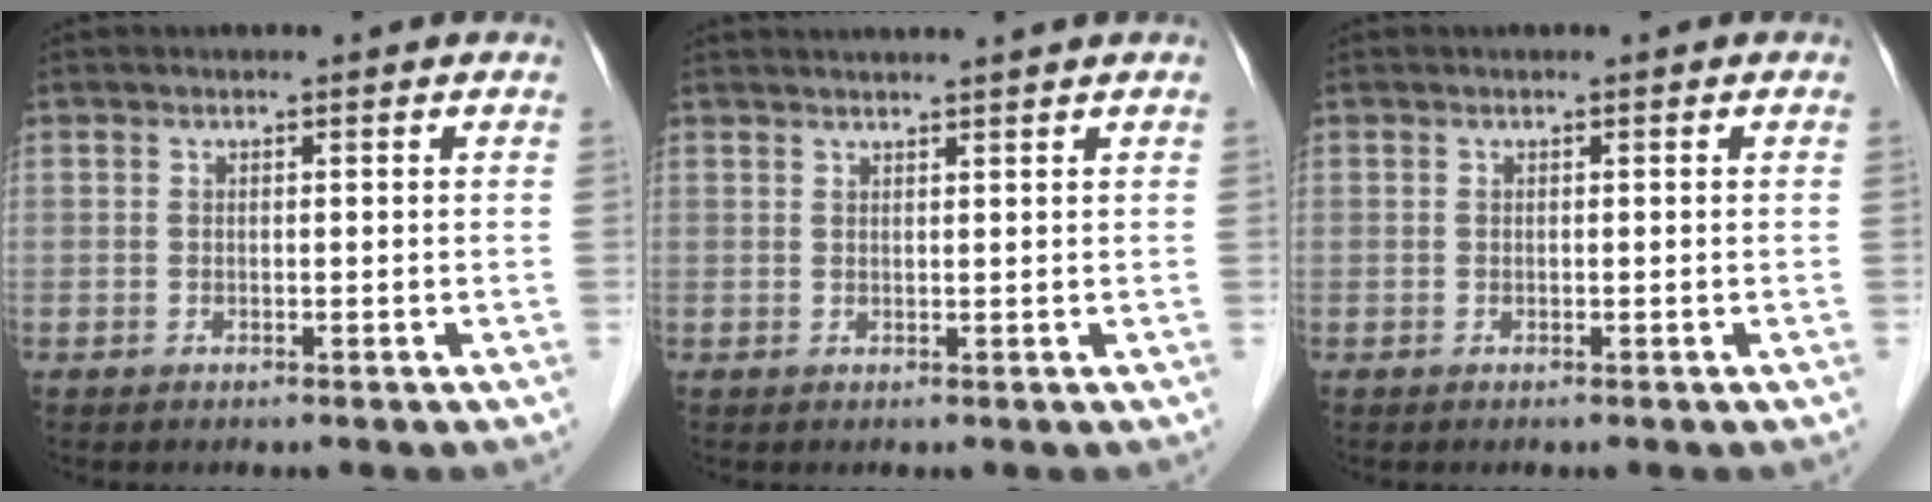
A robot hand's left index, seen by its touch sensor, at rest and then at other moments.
{"total": 4.7, "force": [4.2, -1.0, 1.6], "torque": [-0.016, 0.020, 0.055]}
{"total": 0.0}